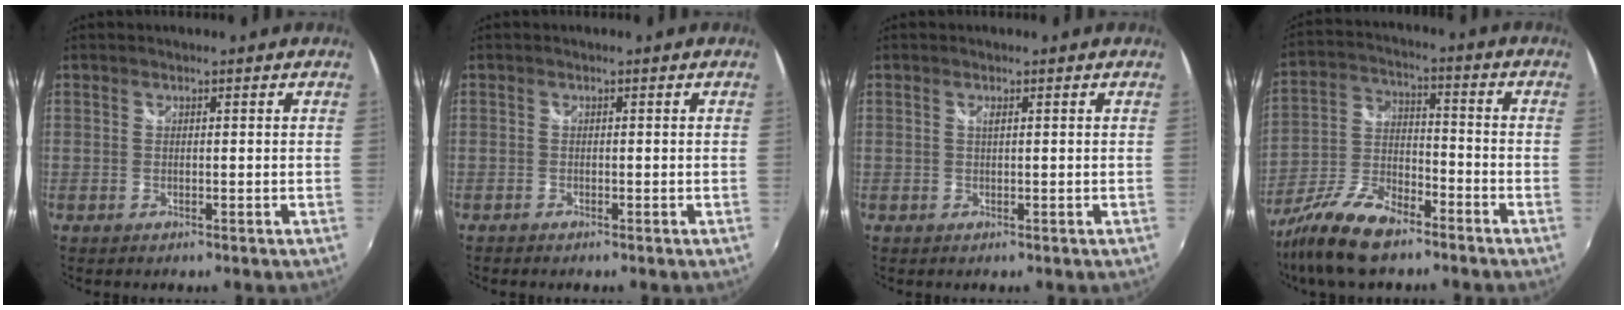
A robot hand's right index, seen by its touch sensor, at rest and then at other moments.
{"total": 0.9, "force": [-0.8, 0.3, 0.1], "torque": [-0.007, -0.003, -0.017]}
{"total": 0.6, "force": [0.2, -0.1, 0.6], "torque": [-0.011, 0.002, 0.003]}
{"total": 14.0, "force": [-10.2, 5.2, 8.1], "torque": [-0.182, -0.014, -0.197]}